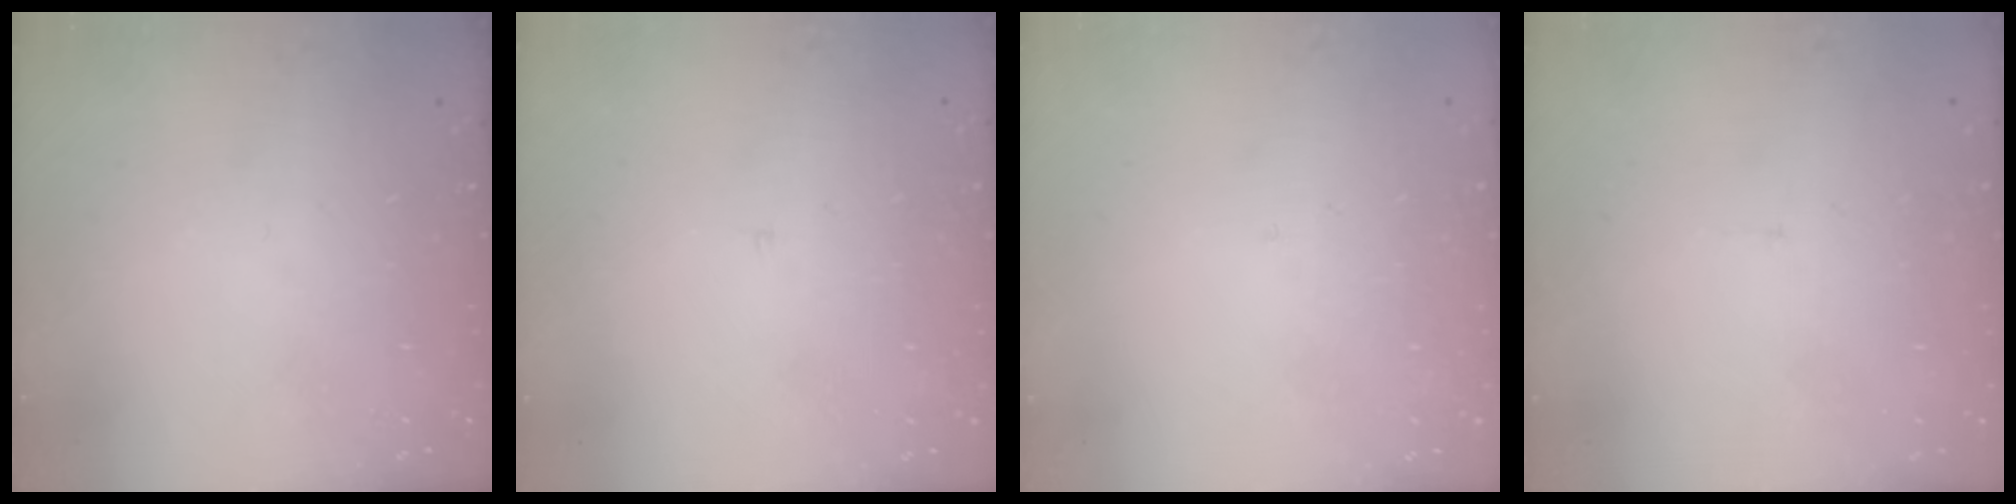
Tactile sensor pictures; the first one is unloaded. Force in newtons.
{"total": 2.1, "press": 2.1, "slide": 0.2}
{"total": 1.7, "press": 1.6, "slide": 0.1}
{"total": 3.0, "press": 3.0, "slide": 0.2}